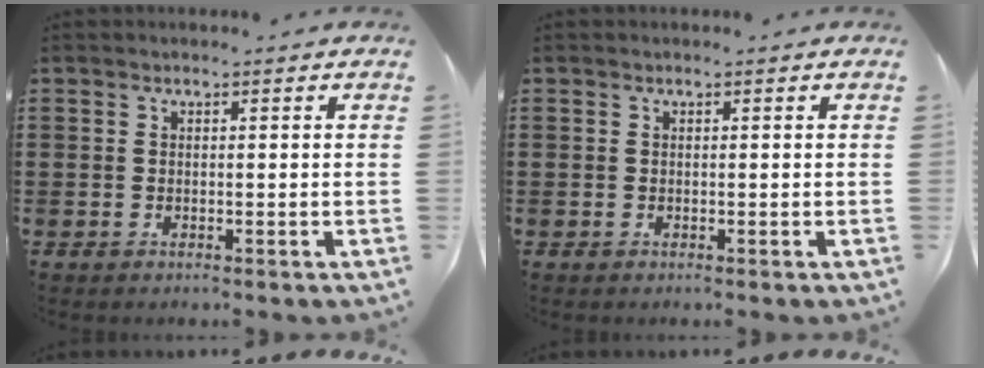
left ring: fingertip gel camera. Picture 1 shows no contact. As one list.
[{"total": 0.0}]